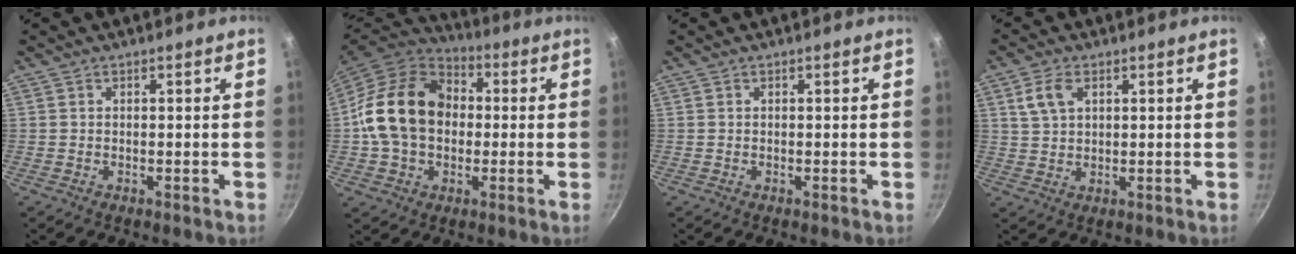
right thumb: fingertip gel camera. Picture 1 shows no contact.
{"total": 19.3, "force": [0.7, 14.7, 12.5], "torque": [-0.201, 0.035, 0.003]}
{"total": 0.0}
{"total": 5.3, "force": [2.1, 3.2, 3.5], "torque": [-0.060, 0.001, 0.043]}